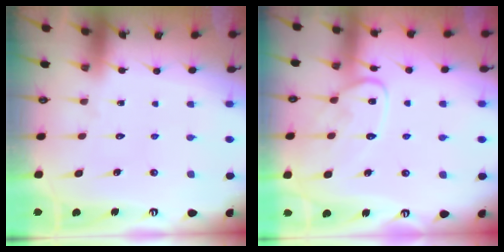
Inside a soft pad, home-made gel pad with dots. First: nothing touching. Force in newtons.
{"total": 11.6, "press": 11.6, "slide": 0.7}